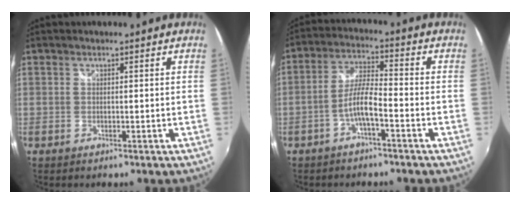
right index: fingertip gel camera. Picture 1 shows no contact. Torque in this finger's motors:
{"motor_torque": [0.91, -0.56, 0.45, 0.12]}